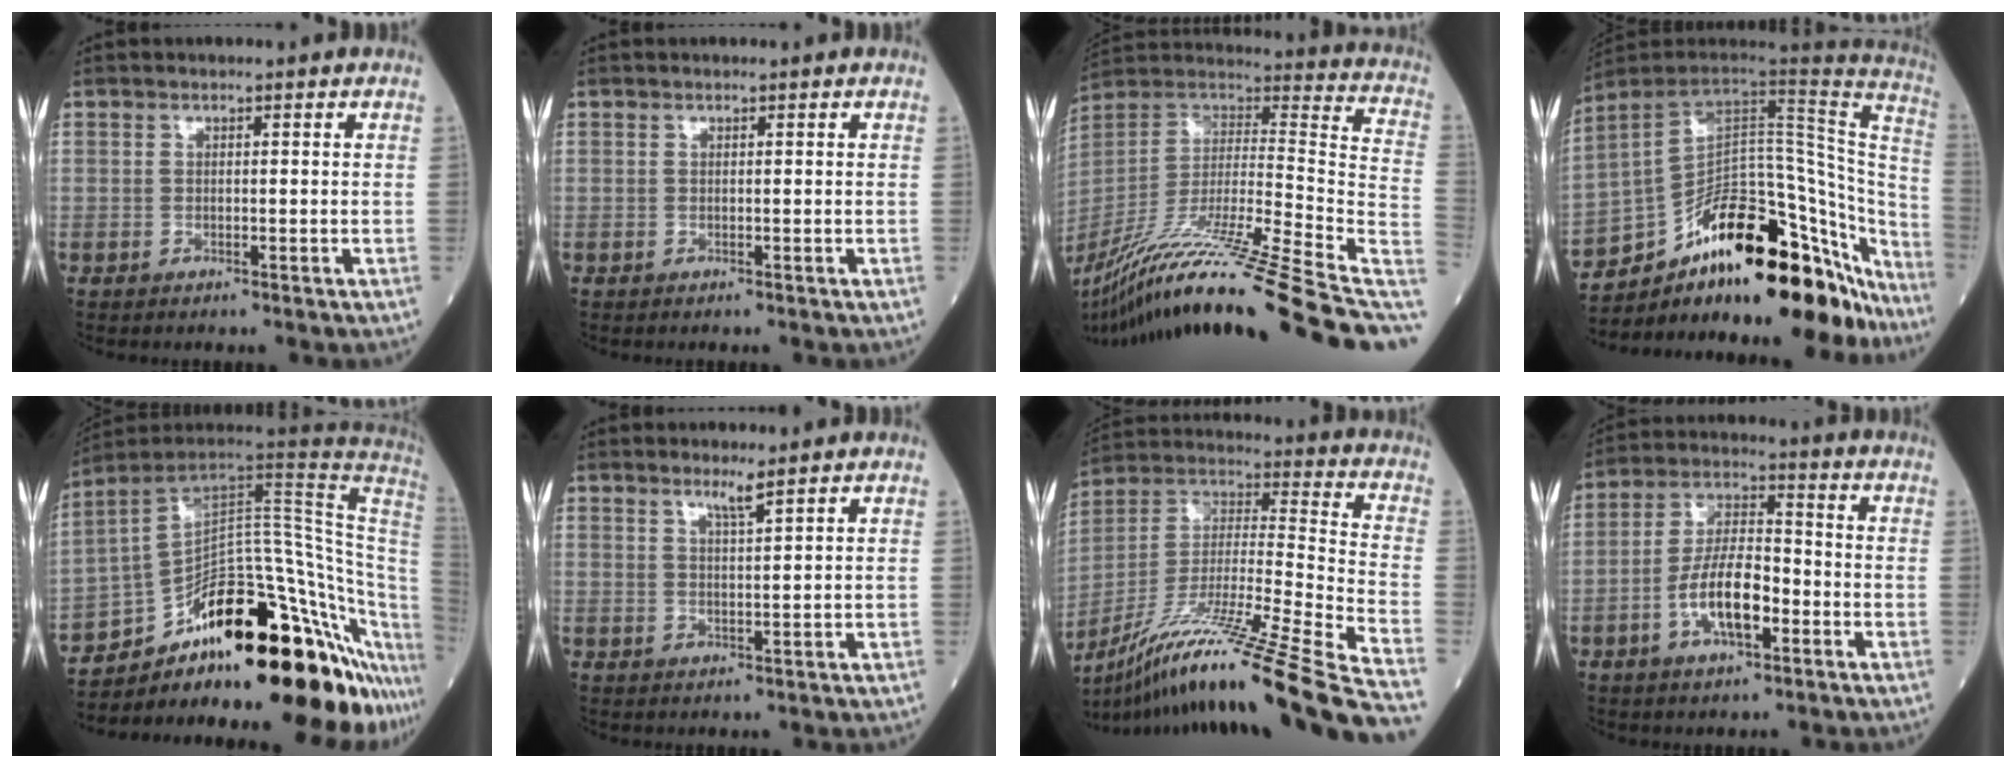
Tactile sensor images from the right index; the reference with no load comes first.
{"total": 0.0}
{"total": 35.2, "force": [-27.0, -0.7, 22.6], "torque": [-0.290, -0.049, -0.426]}
{"total": 31.5, "force": [-22.6, 11.4, 18.8], "torque": [-0.193, 0.027, -0.314]}
{"total": 29.1, "force": [-16.6, 5.7, 23.2], "torque": [-0.220, 0.041, -0.238]}
{"total": 2.1, "force": [1.6, -0.6, 1.2], "torque": [-0.023, -0.008, 0.032]}
{"total": 30.9, "force": [-23.5, -1.4, 20.0], "torque": [-0.277, -0.042, -0.397]}
{"total": 9.8, "force": [-3.5, 3.5, 8.5], "torque": [-0.171, 0.012, -0.065]}